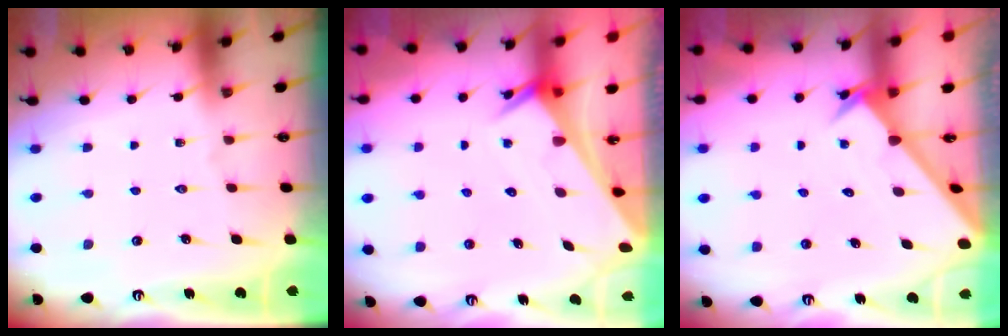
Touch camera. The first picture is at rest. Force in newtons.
{"total": 2.6, "press": 2.6, "slide": 0.2}
{"total": 2.5, "press": 2.5, "slide": 0.2}